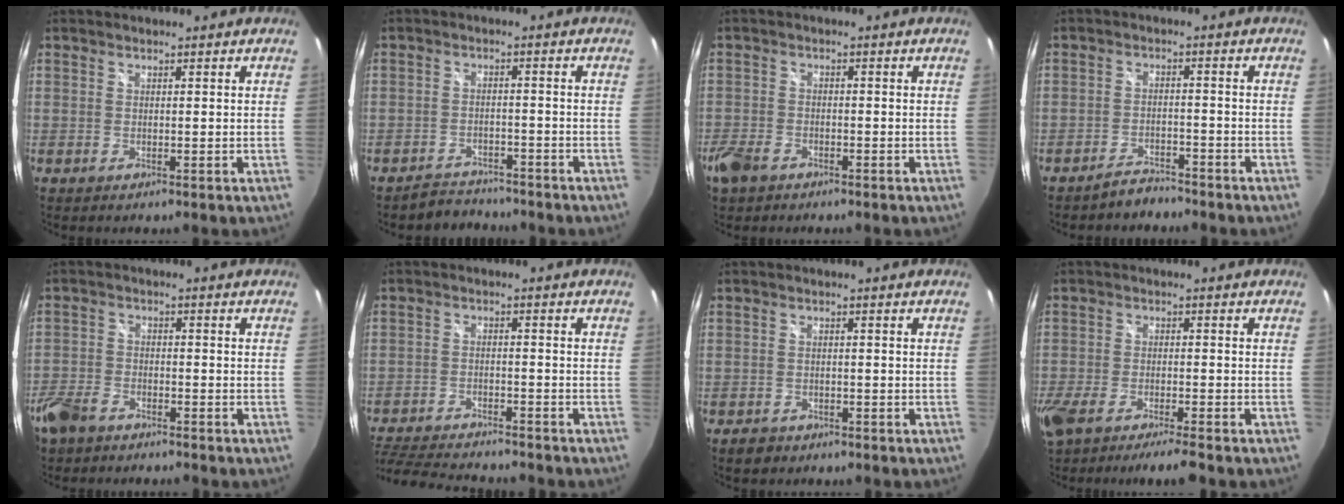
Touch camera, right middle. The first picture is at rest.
{"total": 4.1, "force": [-4.0, 1.1, -0.4], "torque": [-0.007, 0.011, -0.066]}
{"total": 5.7, "force": [-3.8, 3.4, 2.6], "torque": [-0.074, -0.007, -0.073]}
{"total": 3.2, "force": [-3.1, 0.5, 0.1], "torque": [-0.011, 0.007, -0.051]}
{"total": 7.0, "force": [-5.3, 3.6, 2.9], "torque": [-0.082, -0.003, -0.104]}
{"total": 15.4, "force": [-13.4, 3.7, 6.6], "torque": [-0.157, -0.023, -0.215]}
{"total": 2.3, "force": [-1.7, 1.5, 0.6], "torque": [-0.020, -0.001, -0.027]}
{"total": 8.6, "force": [-6.8, 1.2, 5.1], "torque": [-0.132, -0.029, -0.121]}